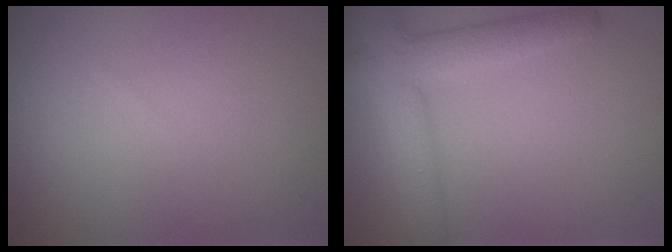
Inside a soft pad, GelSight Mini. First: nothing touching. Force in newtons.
{"total": 5.6, "press": 5.6, "slide": 0.4}